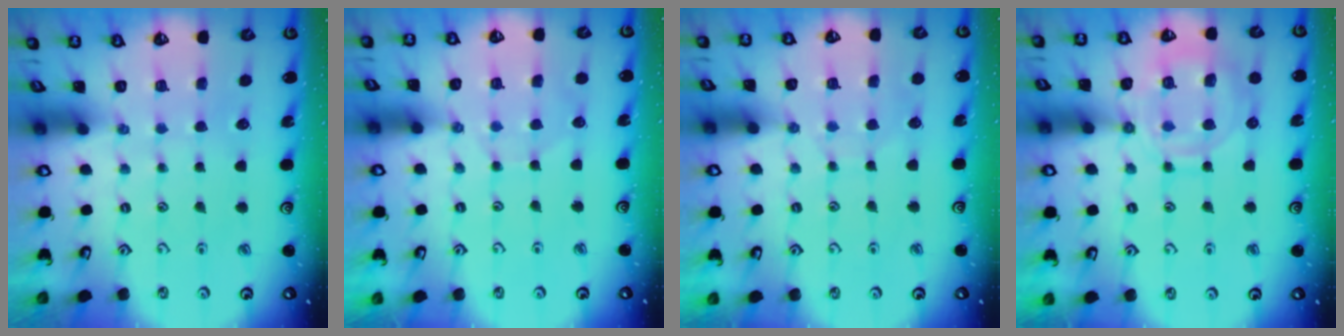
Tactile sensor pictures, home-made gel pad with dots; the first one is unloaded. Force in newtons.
{"total": 5.2, "press": 5.2, "slide": 0.5}
{"total": 5.1, "press": 5.1, "slide": 0.5}
{"total": 13.1, "press": 13.1, "slide": 1.2}